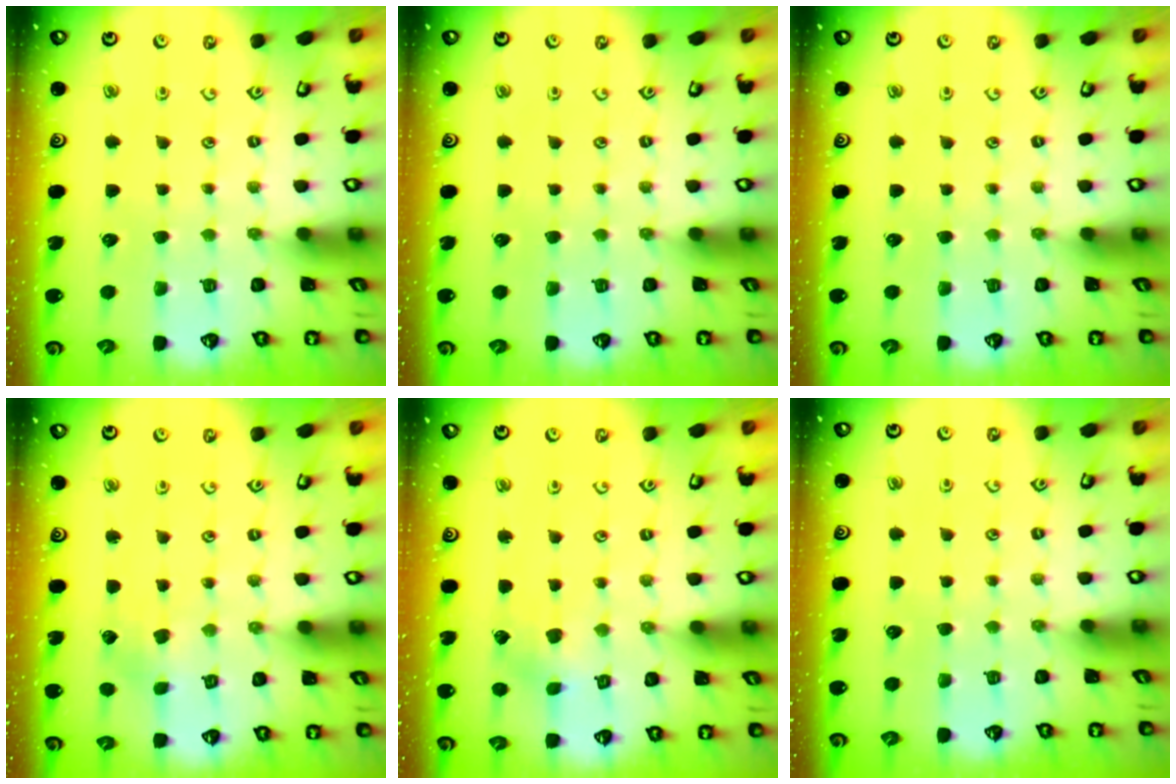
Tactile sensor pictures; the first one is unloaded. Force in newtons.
{"total": 0.0}
{"total": 0.0}
{"total": 1.4, "press": 1.4, "slide": 0.2}
{"total": 1.9, "press": 1.9, "slide": 0.2}
{"total": 0.0}